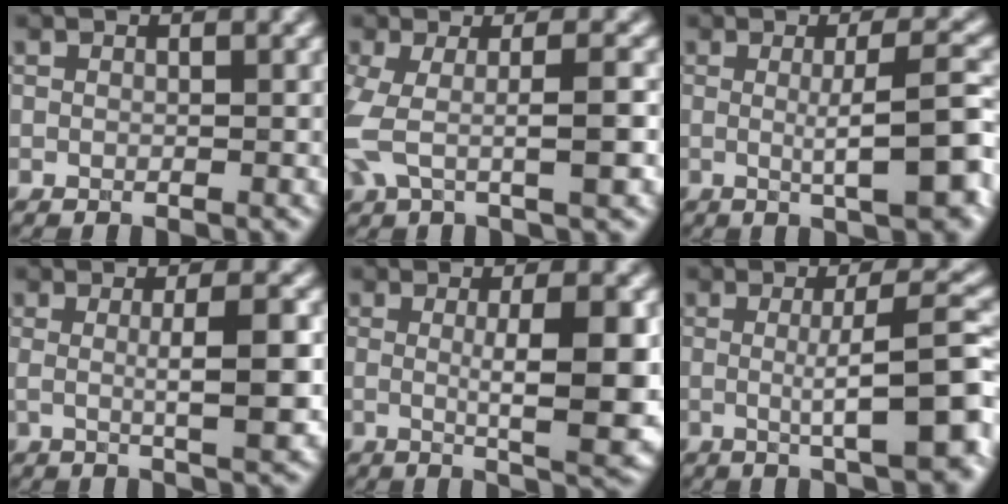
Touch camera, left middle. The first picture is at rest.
{"total": 5.1, "force": [-0.6, 1.4, 4.9], "torque": [-0.100, -0.004, -0.016]}
{"total": 6.4, "force": [-0.4, 1.2, 6.2], "torque": [-0.087, 0.001, -0.005]}
{"total": 4.8, "force": [0.1, 1.0, 4.7], "torque": [-0.066, 0.001, 0.000]}
{"total": 7.2, "force": [0.0, 1.5, 7.0], "torque": [-0.094, -0.005, 0.003]}
{"total": 7.3, "force": [-0.6, 1.4, 7.2], "torque": [-0.099, 0.001, -0.008]}